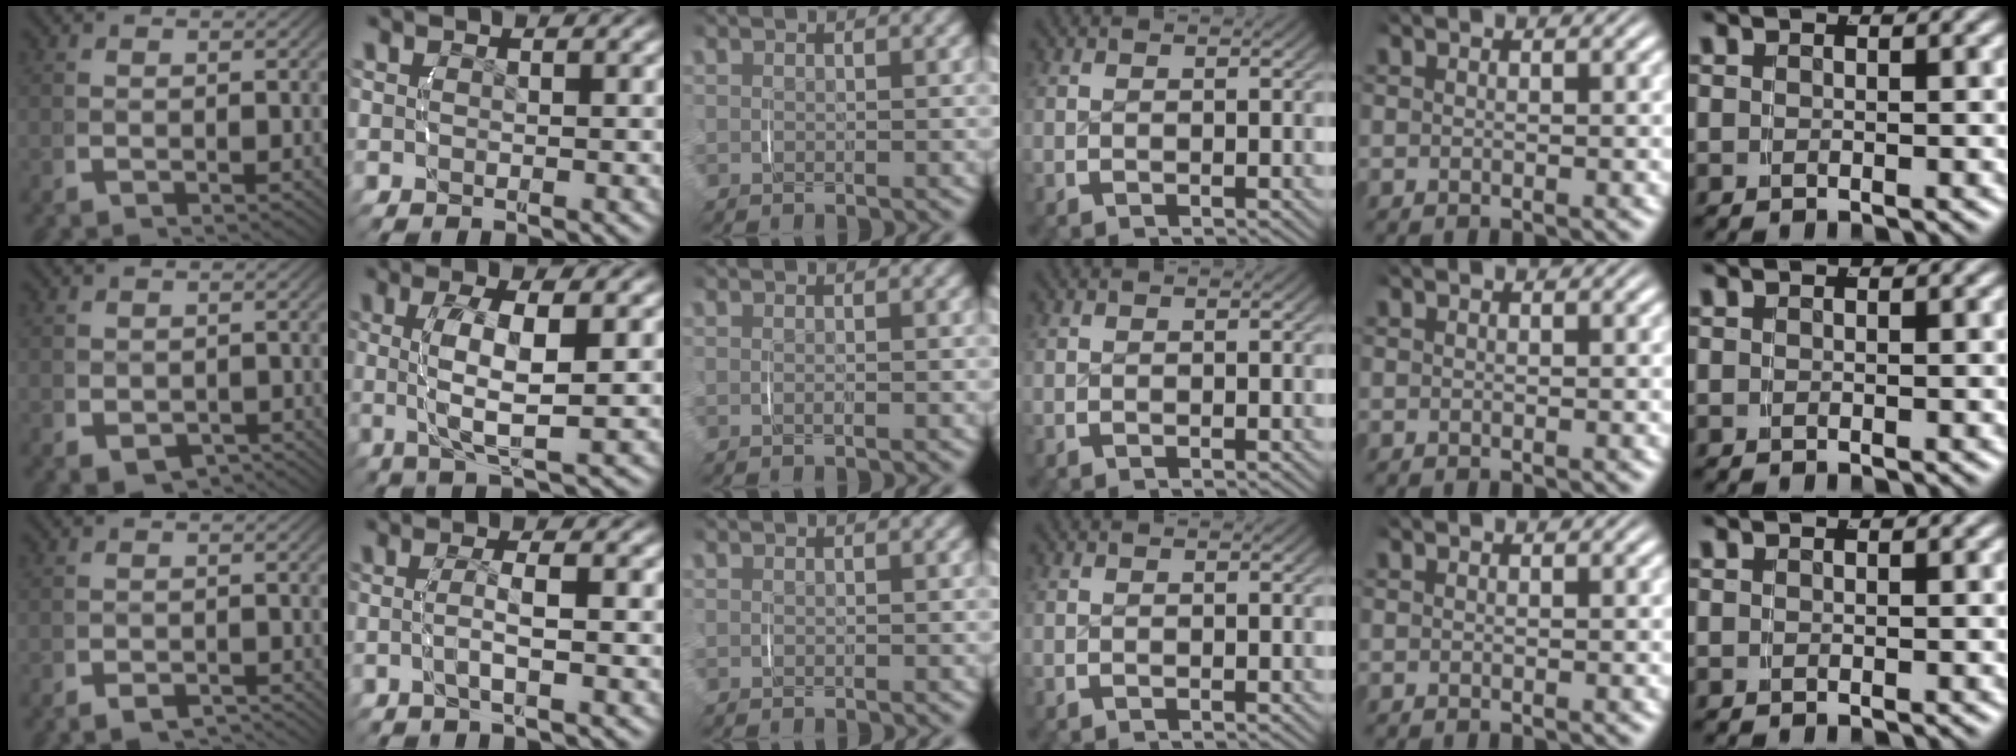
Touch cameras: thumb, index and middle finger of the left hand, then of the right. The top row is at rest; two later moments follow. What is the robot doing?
{"motion": "lift_and_place", "object": "toothpaste"}